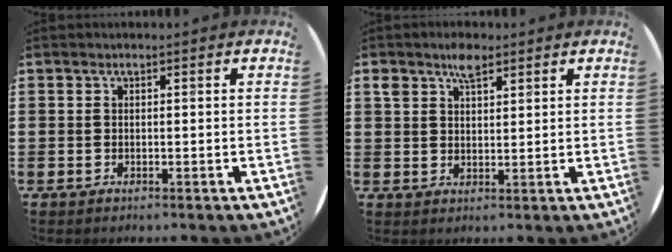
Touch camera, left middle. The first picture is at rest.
{"total": 3.9, "force": [2.8, 1.8, 2.1], "torque": [-0.030, 0.001, 0.046]}